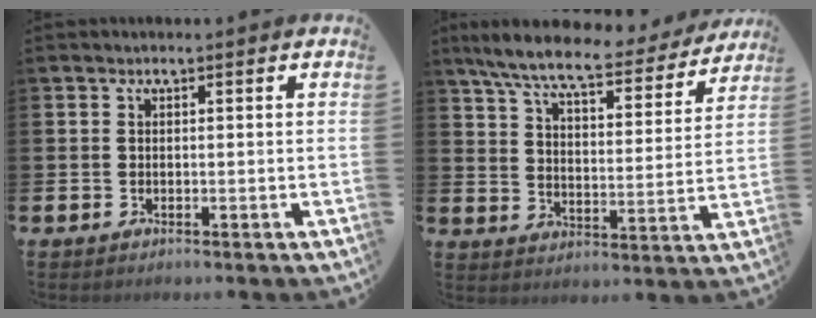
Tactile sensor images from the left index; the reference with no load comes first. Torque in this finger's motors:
{"motor_torque": [0.94, -1.20, 0.09, 0.21]}